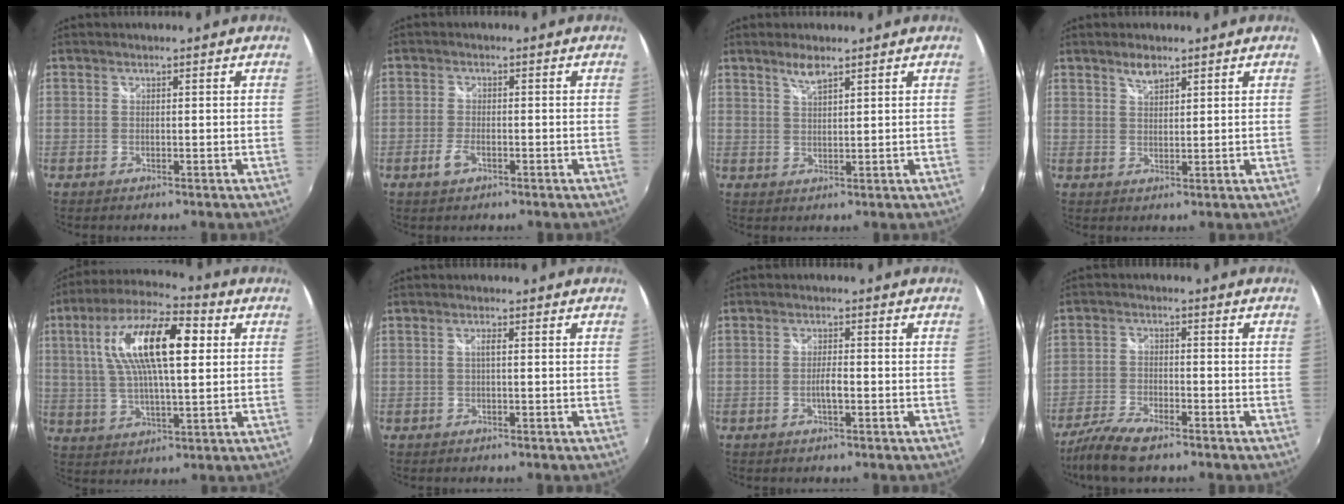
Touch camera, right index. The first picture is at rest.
{"total": 2.9, "force": [-1.6, 1.5, 2.0], "torque": [-0.048, -0.003, -0.031]}
{"total": 3.0, "force": [2.3, 0.4, 1.9], "torque": [-0.035, 0.002, 0.043]}
{"total": 3.0, "force": [2.3, 1.1, 1.6], "torque": [-0.025, 0.005, 0.041]}
{"total": 17.1, "force": [4.6, 5.6, 15.5], "torque": [-0.287, 0.026, 0.074]}
{"total": 1.1, "force": [-0.1, 0.0, 1.1], "torque": [-0.019, 0.003, -0.003]}
{"total": 2.5, "force": [-0.9, 0.4, 2.3], "torque": [-0.046, 0.001, -0.019]}
{"total": 8.4, "force": [-6.6, 2.3, 4.8], "torque": [-0.120, -0.017, -0.130]}